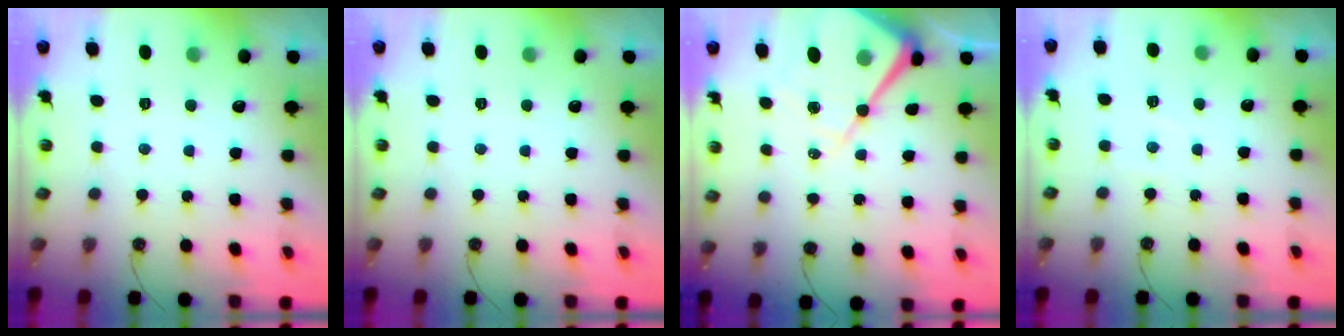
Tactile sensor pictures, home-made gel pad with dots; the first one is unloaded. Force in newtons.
{"total": 0.0}
{"total": 16.4, "press": 16.3, "slide": 1.6}
{"total": 3.6, "press": 3.5, "slide": 0.6}